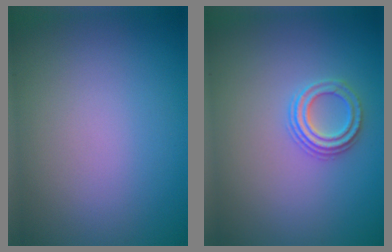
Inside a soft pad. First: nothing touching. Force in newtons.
{"total": 2.3, "press": 2.2, "slide": 0.8}